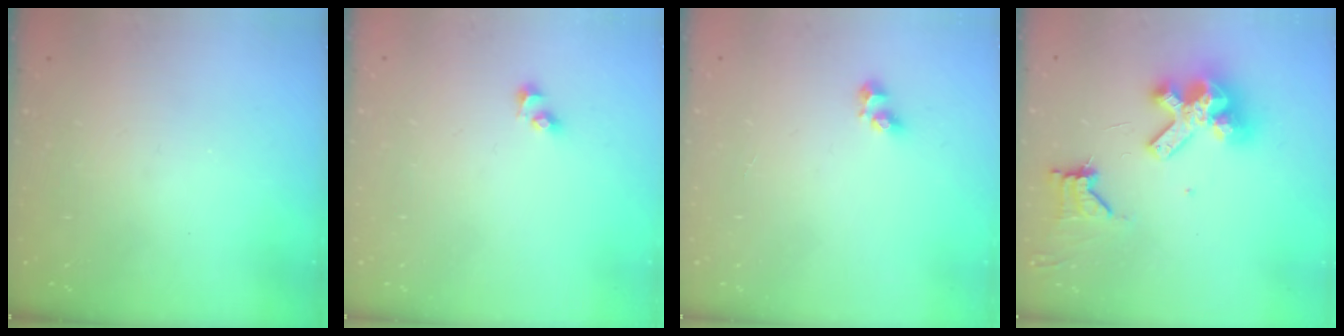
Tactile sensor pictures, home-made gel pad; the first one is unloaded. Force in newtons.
{"total": 2.6, "press": 2.4, "slide": 1.2}
{"total": 5.2, "press": 4.8, "slide": 1.8}
{"total": 14.5, "press": 14.4, "slide": 1.7}